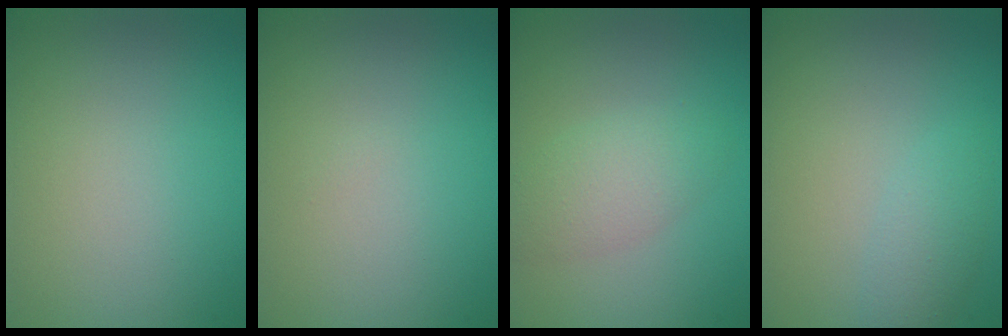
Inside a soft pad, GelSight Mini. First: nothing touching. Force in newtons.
{"total": 0.0}
{"total": 2.7, "press": 2.7, "slide": 0.1}
{"total": 1.7, "press": 1.7, "slide": 0.1}